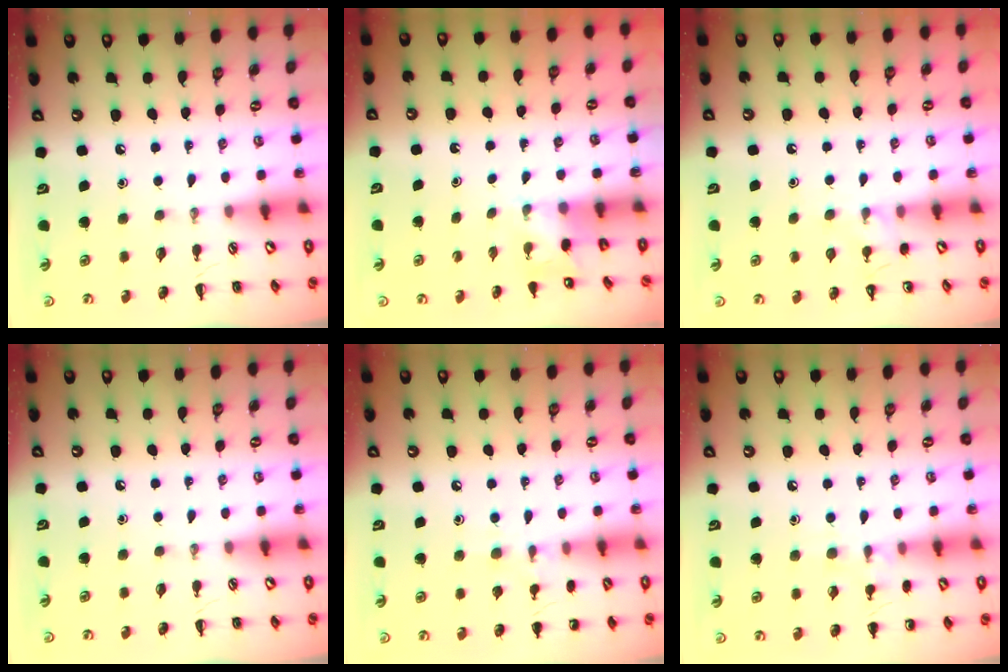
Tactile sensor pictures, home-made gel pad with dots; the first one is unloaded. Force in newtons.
{"total": 2.2, "press": 2.1, "slide": 0.7}
{"total": 7.2, "press": 7.0, "slide": 1.6}
{"total": 0.0}
{"total": 7.4, "press": 7.2, "slide": 1.9}
{"total": 7.3, "press": 6.9, "slide": 2.3}